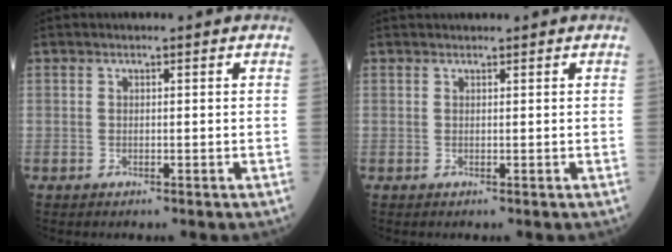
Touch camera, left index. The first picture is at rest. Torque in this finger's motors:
{"motor_torque": [-0.28, -0.33, 0.23, 0.05]}